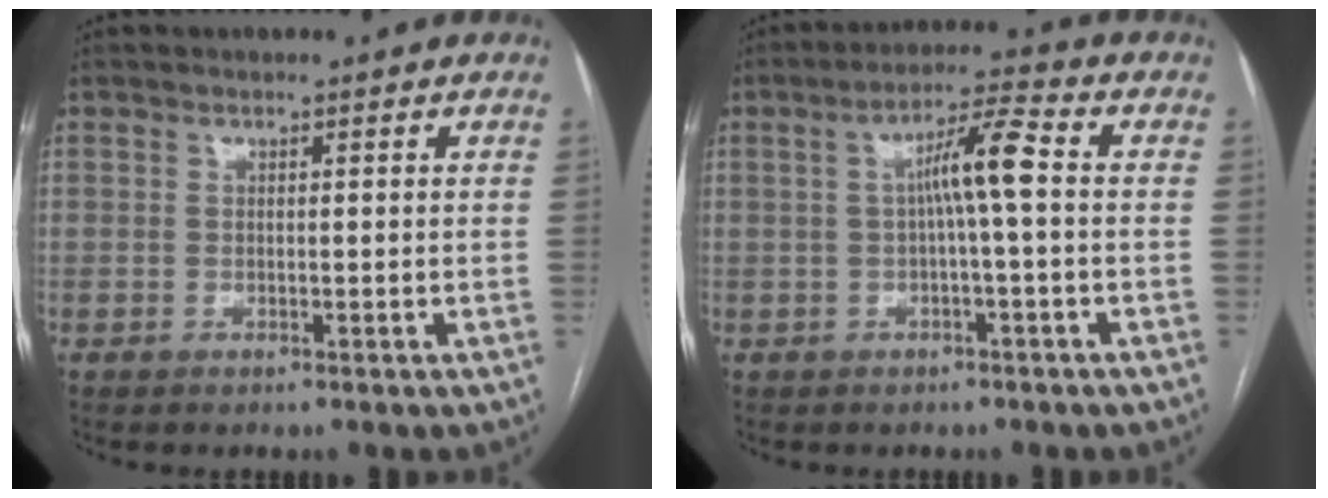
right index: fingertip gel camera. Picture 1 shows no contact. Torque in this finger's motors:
{"motor_torque": [0.74, 0.17, 0.22, 0.09]}